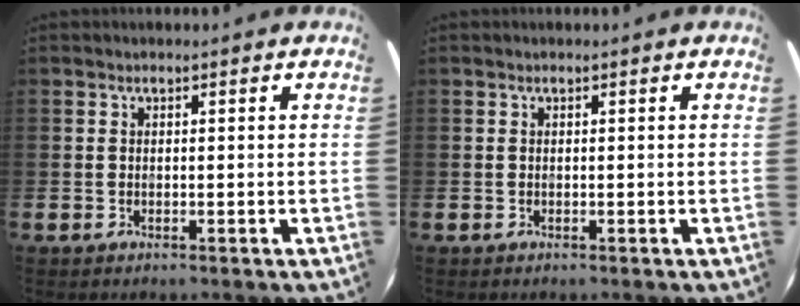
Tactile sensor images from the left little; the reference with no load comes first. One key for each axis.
{"total": 0.0}